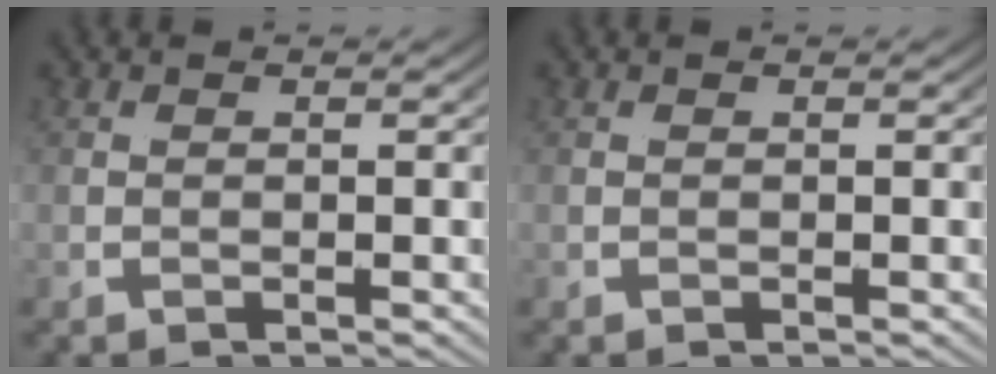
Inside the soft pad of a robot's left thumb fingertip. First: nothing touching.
{"total": 0.0}